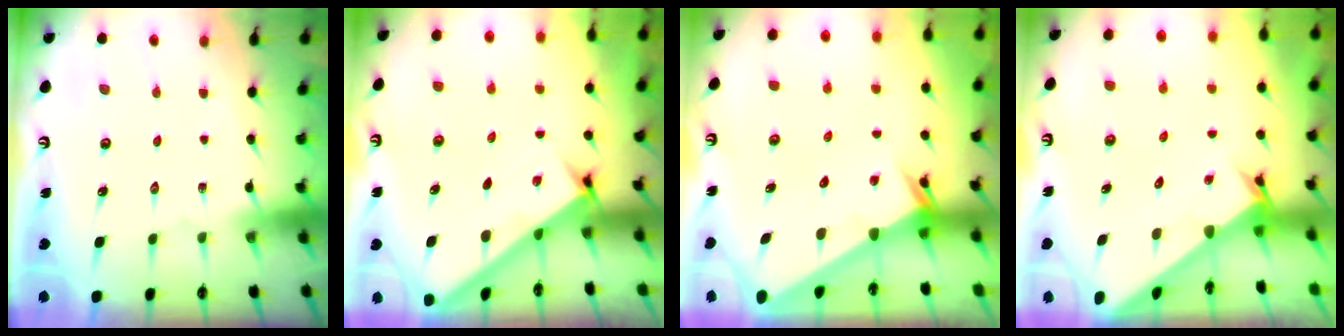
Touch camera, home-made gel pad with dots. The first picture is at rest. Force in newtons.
{"total": 2.8, "press": 2.8, "slide": 0.4}
{"total": 2.5, "press": 2.5, "slide": 0.1}
{"total": 2.5, "press": 2.5, "slide": 0.2}